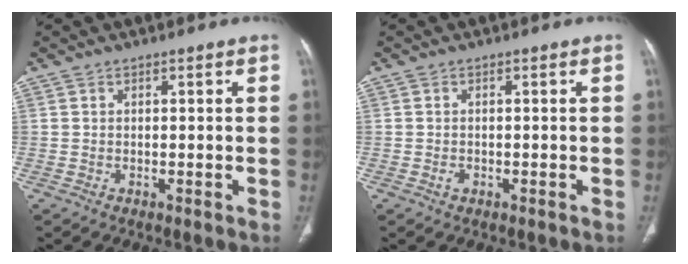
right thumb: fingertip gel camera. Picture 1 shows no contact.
{"total": 0.8, "force": [-0.4, 0.6, 0.5], "torque": [-0.010, 0.001, -0.005]}